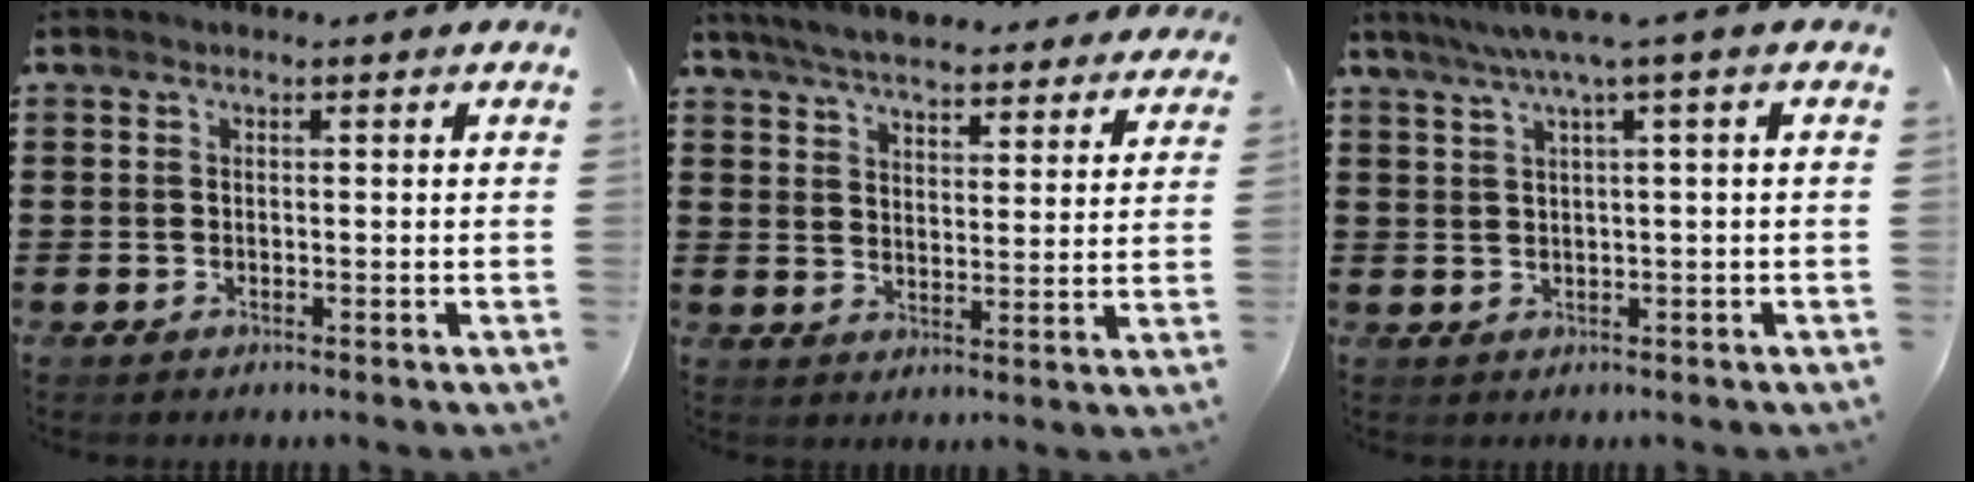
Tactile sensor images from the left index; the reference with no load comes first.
{"total": 5.9, "force": [5.7, 0.8, 1.1], "torque": [-0.046, -0.022, 0.104]}
{"total": 3.7, "force": [1.4, -0.6, 3.4], "torque": [-0.066, -0.004, 0.021]}